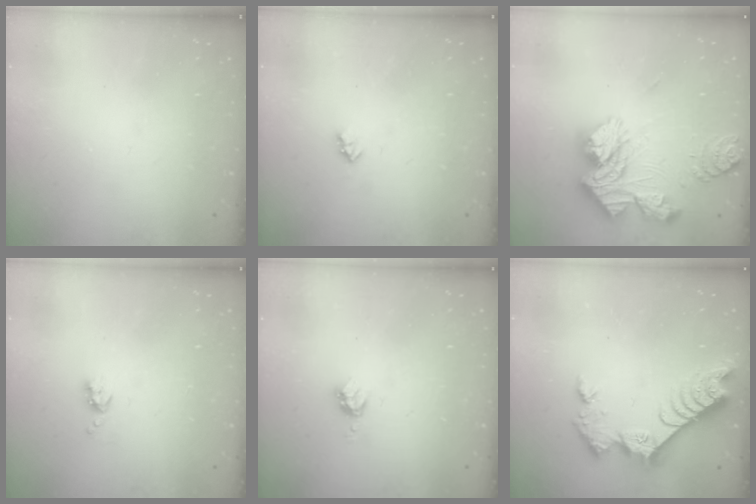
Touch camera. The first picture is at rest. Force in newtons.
{"total": 2.0, "press": 2.0, "slide": 0.3}
{"total": 19.9, "press": 19.8, "slide": 1.7}
{"total": 5.8, "press": 5.7, "slide": 0.8}
{"total": 3.4, "press": 3.4, "slide": 0.4}
{"total": 9.6, "press": 9.5, "slide": 0.9}